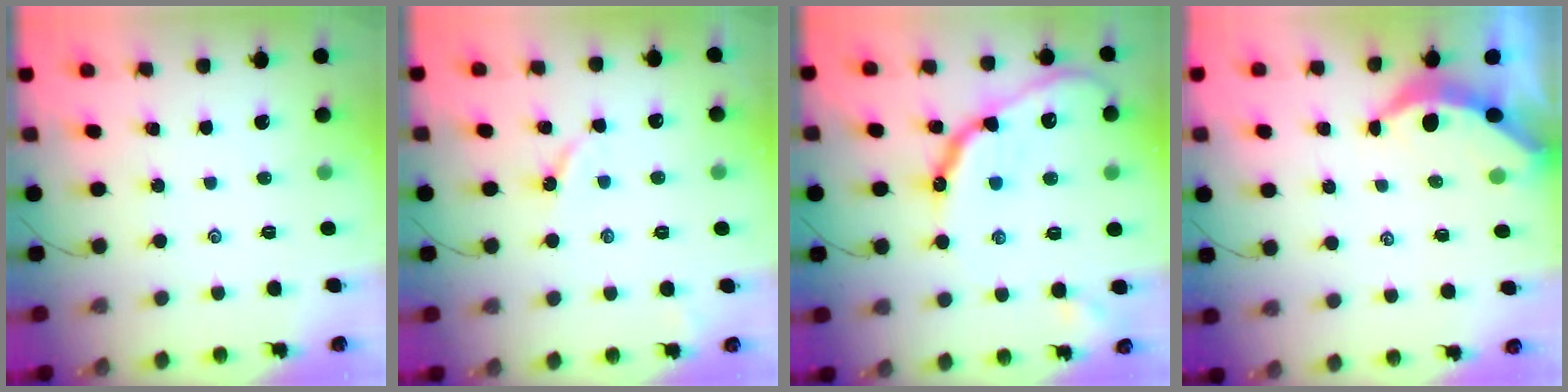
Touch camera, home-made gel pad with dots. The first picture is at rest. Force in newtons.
{"total": 2.8, "press": 2.8, "slide": 0.4}
{"total": 16.3, "press": 16.3, "slide": 1.3}
{"total": 3.7, "press": 3.7, "slide": 0.4}